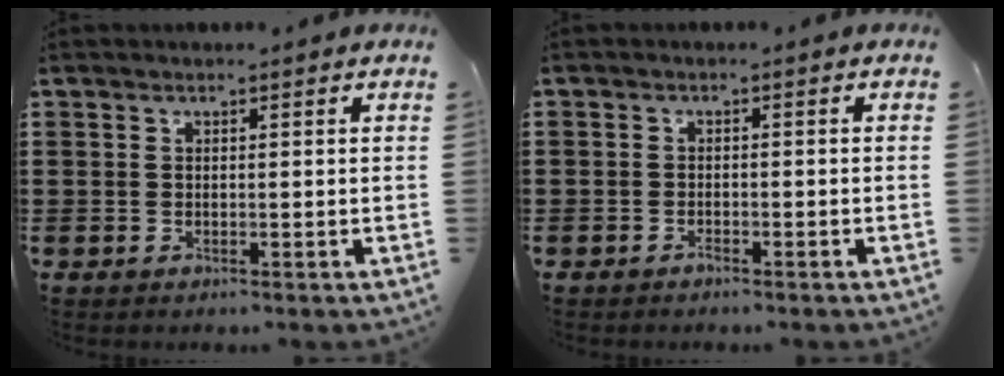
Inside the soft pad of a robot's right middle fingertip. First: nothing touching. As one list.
[{"total": 0.9, "force": [-0.8, 0.4, 0.1], "torque": [-0.004, 0.001, -0.017]}]